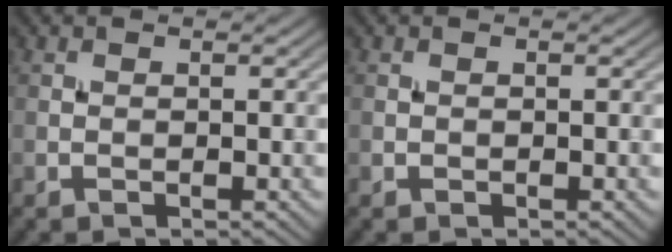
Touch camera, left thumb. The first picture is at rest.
{"total": 0.0}